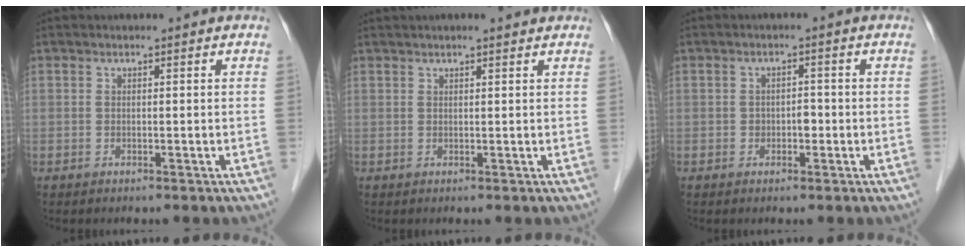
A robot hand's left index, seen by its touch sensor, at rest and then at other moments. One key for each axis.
{"total": 3.7, "fx": 3.2, "fy": 0.2, "fz": 1.8, "tx": -0.025, "ty": 0.025, "tz": 0.044}
{"total": 1.8, "fx": -0.5, "fy": 1.2, "fz": 1.3, "tx": -0.016, "ty": 0.005, "tz": -0.006}